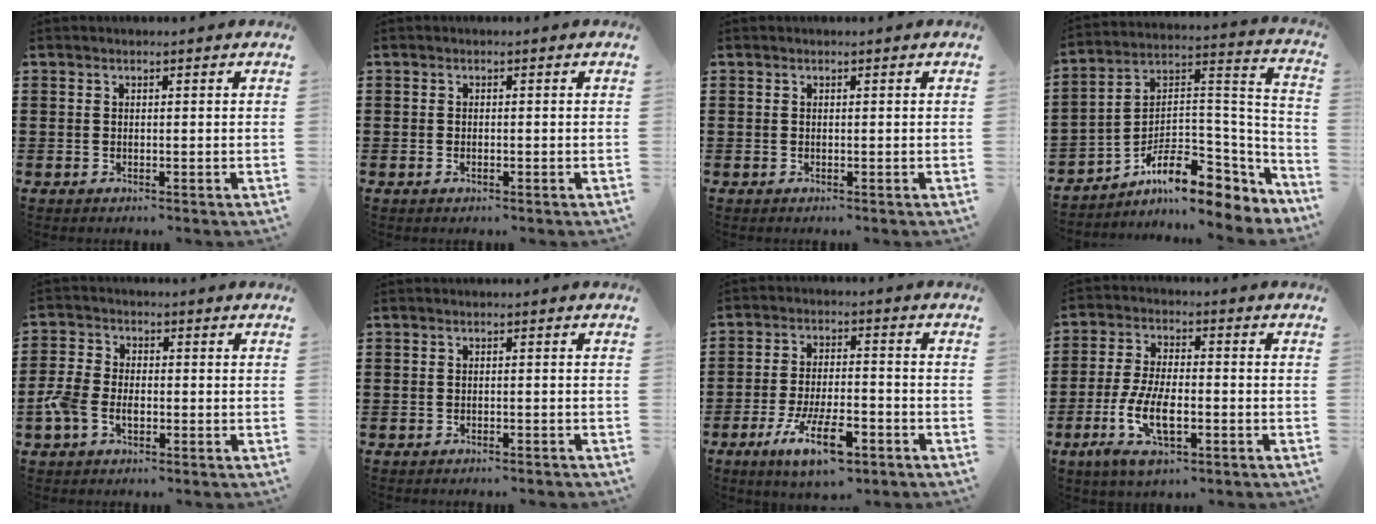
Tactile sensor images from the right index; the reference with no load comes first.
{"total": 0.5, "force": [-0.3, 0.1, 0.4], "torque": [-0.011, -0.005, -0.004]}
{"total": 0.0}
{"total": 11.3, "force": [-7.4, 4.8, 7.1], "torque": [-0.122, 0.012, -0.132]}
{"total": 4.5, "force": [-1.7, 2.8, 3.0], "torque": [-0.089, -0.006, -0.042]}
{"total": 1.0, "force": [-1.0, 0.0, 0.2], "torque": [-0.008, -0.001, -0.019]}
{"total": 9.9, "force": [-5.5, 3.1, 7.6], "torque": [-0.158, 0.001, -0.100]}
{"total": 9.5, "force": [-3.6, 3.7, 7.9], "torque": [-0.183, -0.012, -0.071]}